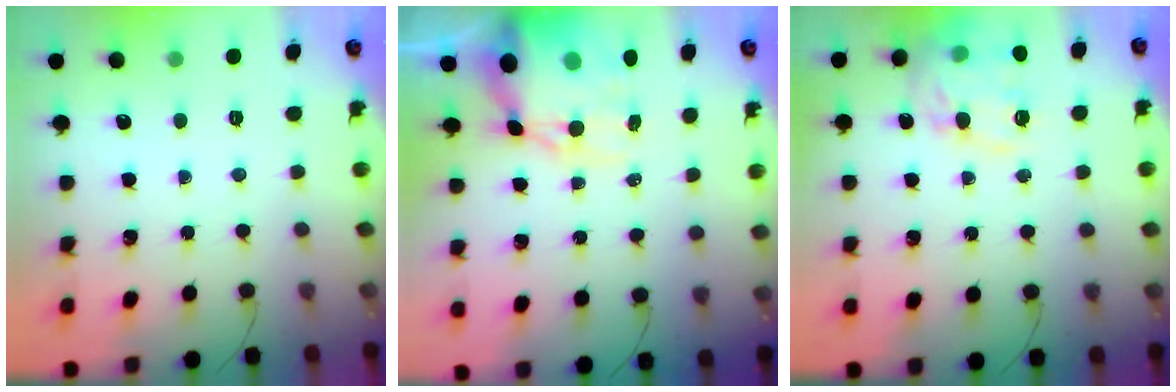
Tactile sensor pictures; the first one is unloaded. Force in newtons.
{"total": 15.9, "press": 15.4, "slide": 3.8}
{"total": 14.8, "press": 14.6, "slide": 2.5}